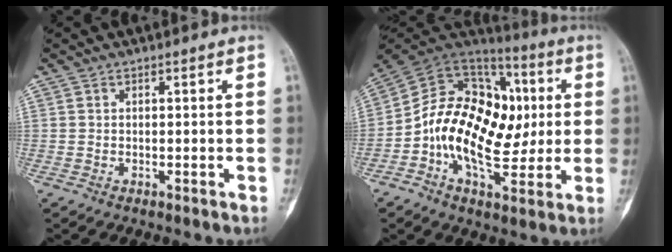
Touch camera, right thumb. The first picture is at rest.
{"total": 22.2, "force": [-0.4, 13.9, 17.2], "torque": [-0.261, 0.026, -0.006]}